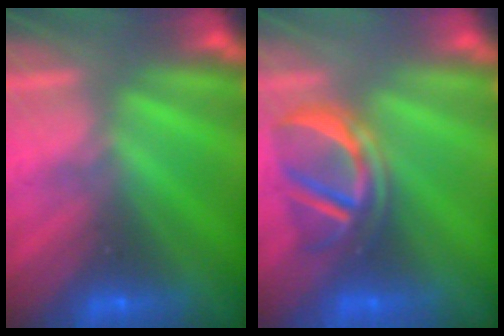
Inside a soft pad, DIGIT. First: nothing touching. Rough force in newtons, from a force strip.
{"total": 3.8}